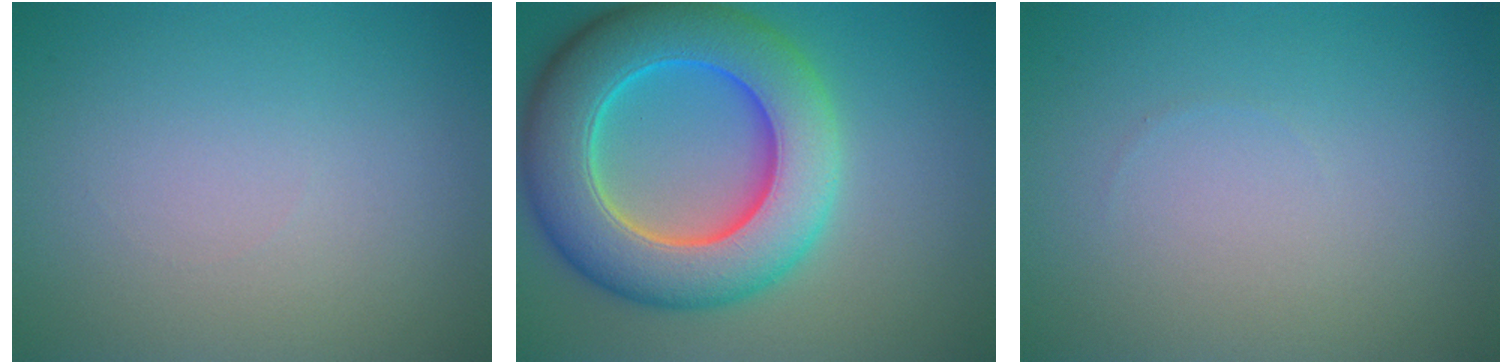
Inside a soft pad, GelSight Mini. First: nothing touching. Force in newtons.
{"total": 11.3, "press": 11.3, "slide": 0.3}
{"total": 0.0}